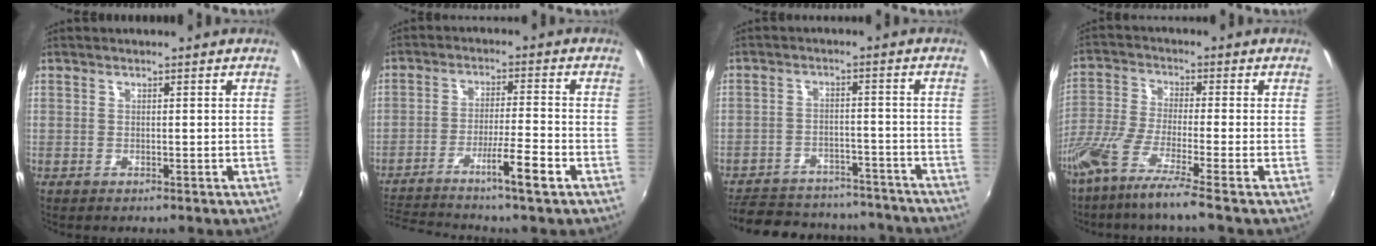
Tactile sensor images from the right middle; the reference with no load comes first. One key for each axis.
{"total": 9.2, "fx": -6.7, "fy": -1.1, "fz": 6.2, "tx": -0.122, "ty": 0.000, "tz": -0.115}
{"total": 22.5, "fx": -19.2, "fy": 8.5, "fz": 8.0, "tx": -0.179, "ty": 0.025, "tz": -0.242}
{"total": 9.8, "fx": -7.1, "fy": -0.7, "fz": 6.7, "tx": -0.134, "ty": -0.030, "tz": -0.135}